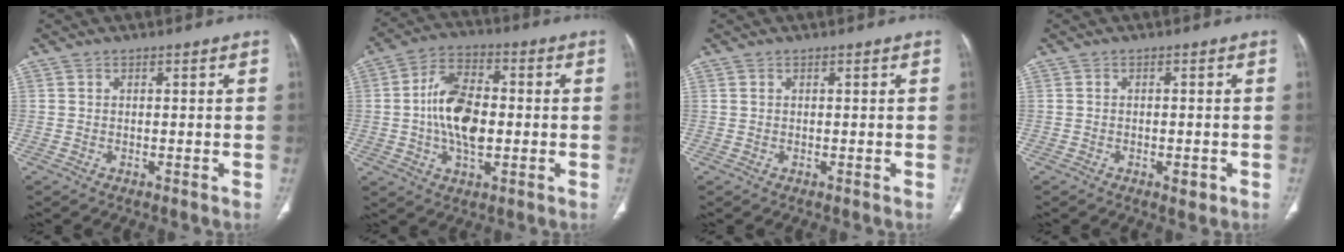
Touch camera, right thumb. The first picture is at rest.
{"total": 12.9, "force": [-0.5, 7.4, 10.6], "torque": [-0.184, 0.015, -0.011]}
{"total": 0.0}
{"total": 2.2, "force": [-1.0, 1.0, 1.7], "torque": [-0.023, 0.004, -0.011]}